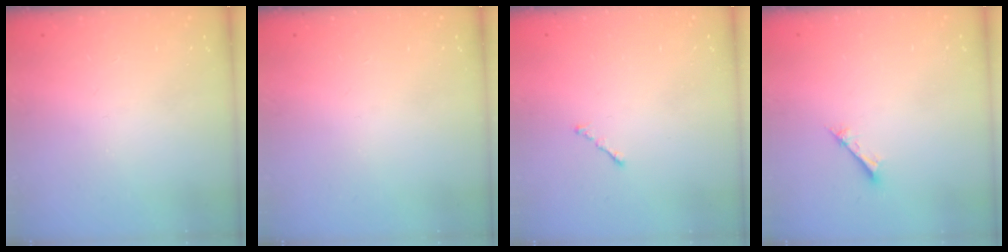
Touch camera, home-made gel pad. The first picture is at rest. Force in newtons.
{"total": 0.0}
{"total": 0.6, "press": 0.5, "slide": 0.4}
{"total": 1.7, "press": 1.7, "slide": 0.2}